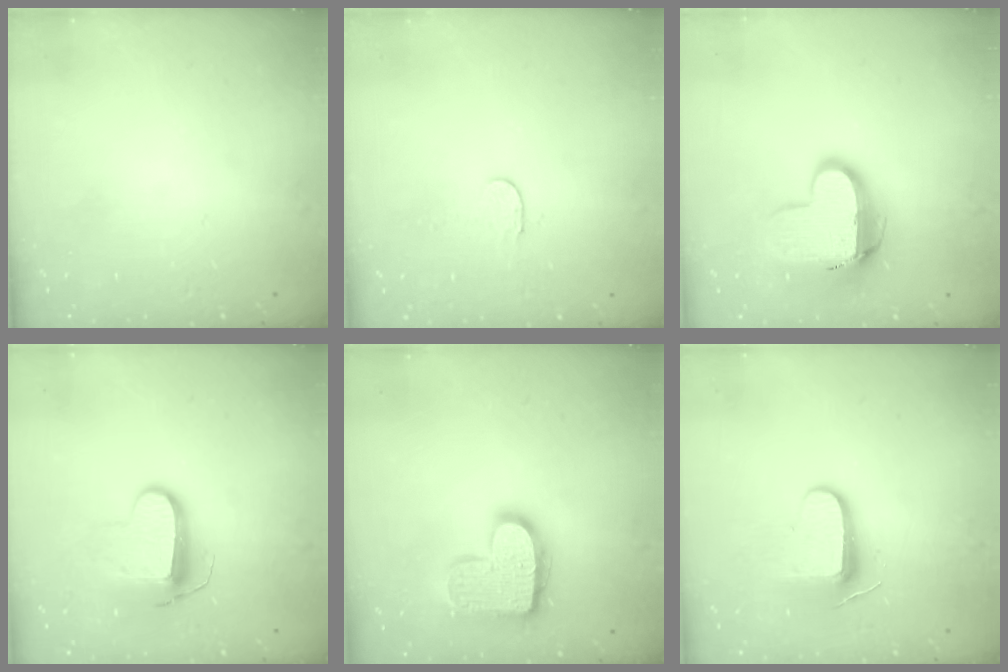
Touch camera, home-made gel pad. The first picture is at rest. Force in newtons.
{"total": 2.3, "press": 2.3, "slide": 0.2}
{"total": 12.0, "press": 11.9, "slide": 1.1}
{"total": 9.5, "press": 9.5, "slide": 0.2}
{"total": 15.3, "press": 15.3, "slide": 1.1}
{"total": 8.7, "press": 8.6, "slide": 0.9}